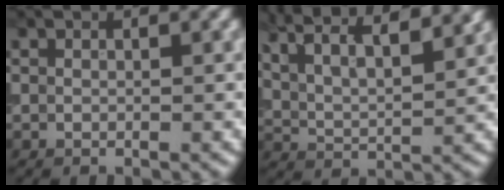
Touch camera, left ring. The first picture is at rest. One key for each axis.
{"total": 12.0, "fx": 8.6, "fy": 4.2, "fz": 7.2, "tx": -0.134, "ty": 0.047, "tz": 0.111}